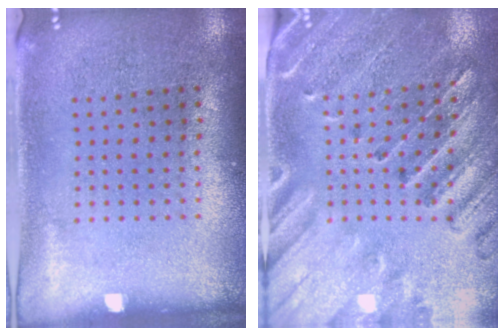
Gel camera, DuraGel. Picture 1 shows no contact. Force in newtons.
{"total": 2.6, "press": 2.4, "slide": 1.1}